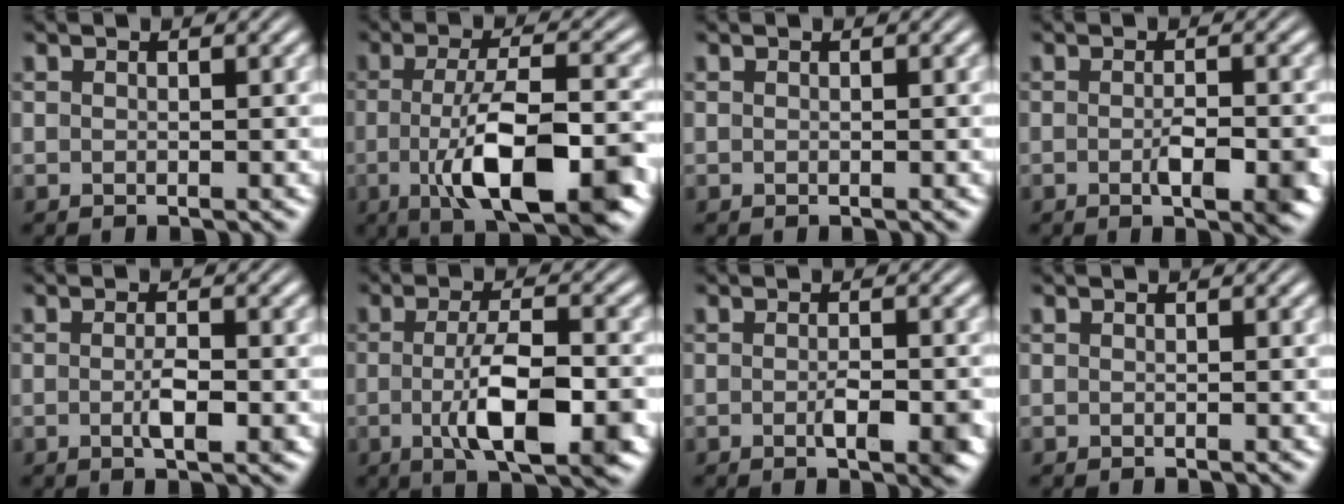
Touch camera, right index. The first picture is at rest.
{"total": 10.0, "force": [-3.0, 3.3, 9.0], "torque": [-0.144, -0.014, -0.041]}
{"total": 0.0}
{"total": 3.0, "force": [-1.2, 0.7, 2.6], "torque": [-0.036, 0.000, -0.024]}
{"total": 2.3, "force": [-0.8, 0.6, 2.1], "torque": [-0.035, -0.001, -0.016]}
{"total": 7.0, "force": [-1.6, 1.9, 6.5], "torque": [-0.111, -0.009, -0.024]}
{"total": 2.4, "force": [-1.0, 0.6, 2.1], "torque": [-0.028, 0.002, -0.021]}
{"total": 0.0}